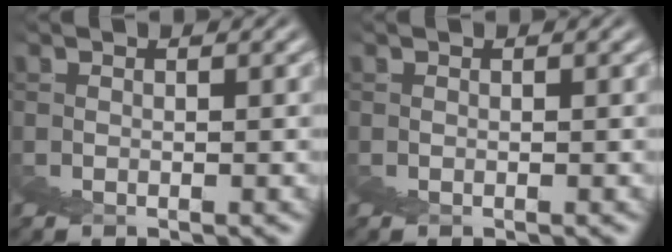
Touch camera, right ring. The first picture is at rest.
{"total": 0.0}